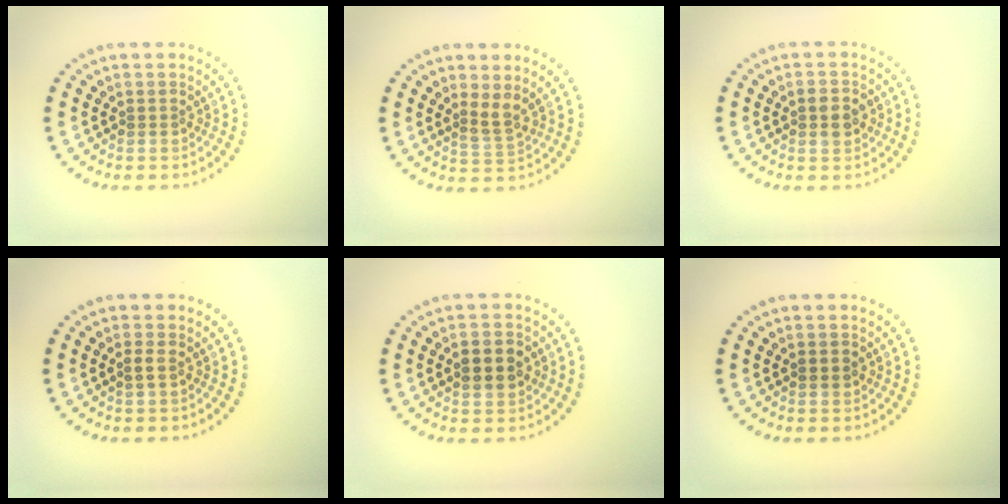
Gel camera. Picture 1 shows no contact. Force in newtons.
{"total": 1.9, "press": 1.3, "slide": 1.4}
{"total": 2.1, "press": 2.1, "slide": 0.1}
{"total": 0.8, "press": 0.7, "slide": 0.2}
{"total": 3.7, "press": 3.7, "slide": 0.2}
{"total": 1.2, "press": 1.2, "slide": 0.1}